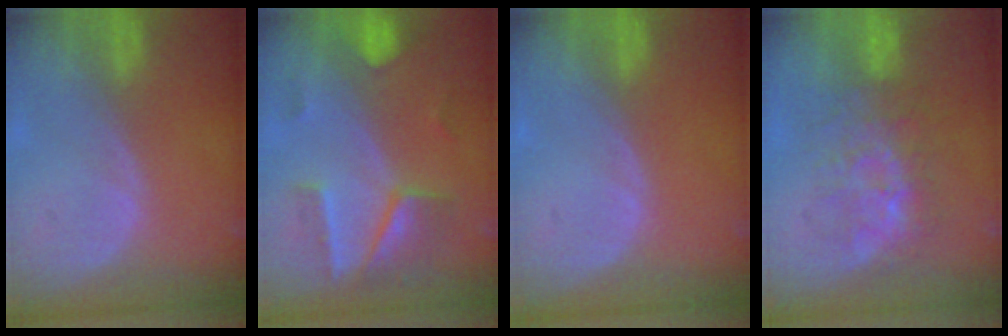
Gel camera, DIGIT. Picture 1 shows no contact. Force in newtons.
{"total": 6.9, "press": 6.9, "slide": 0.7}
{"total": 0.0}
{"total": 7.7, "press": 7.5, "slide": 1.6}